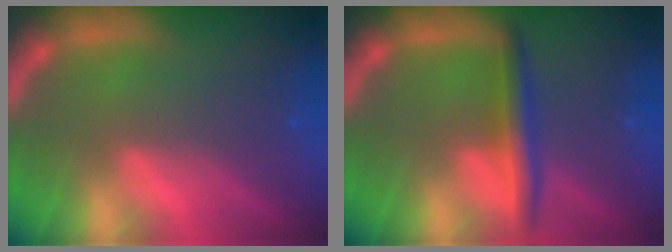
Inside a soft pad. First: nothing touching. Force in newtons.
{"total": 3.5}